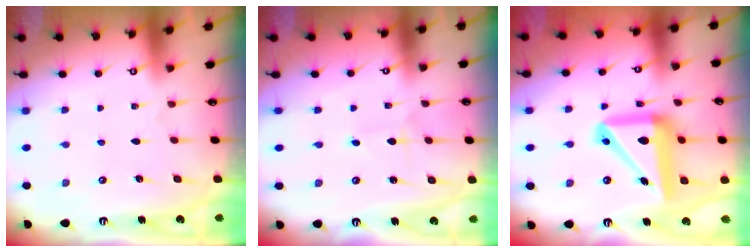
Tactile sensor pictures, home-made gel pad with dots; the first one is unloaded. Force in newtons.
{"total": 1.1, "press": 1.0, "slide": 0.1}
{"total": 17.4, "press": 17.2, "slide": 2.5}